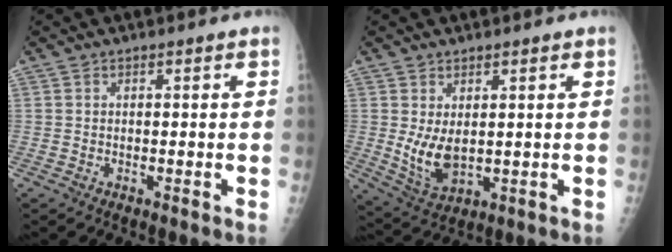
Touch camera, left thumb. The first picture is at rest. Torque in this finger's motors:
{"motor_torque": [-0.39, 0.71, 0.75, -0.14, 0.17]}